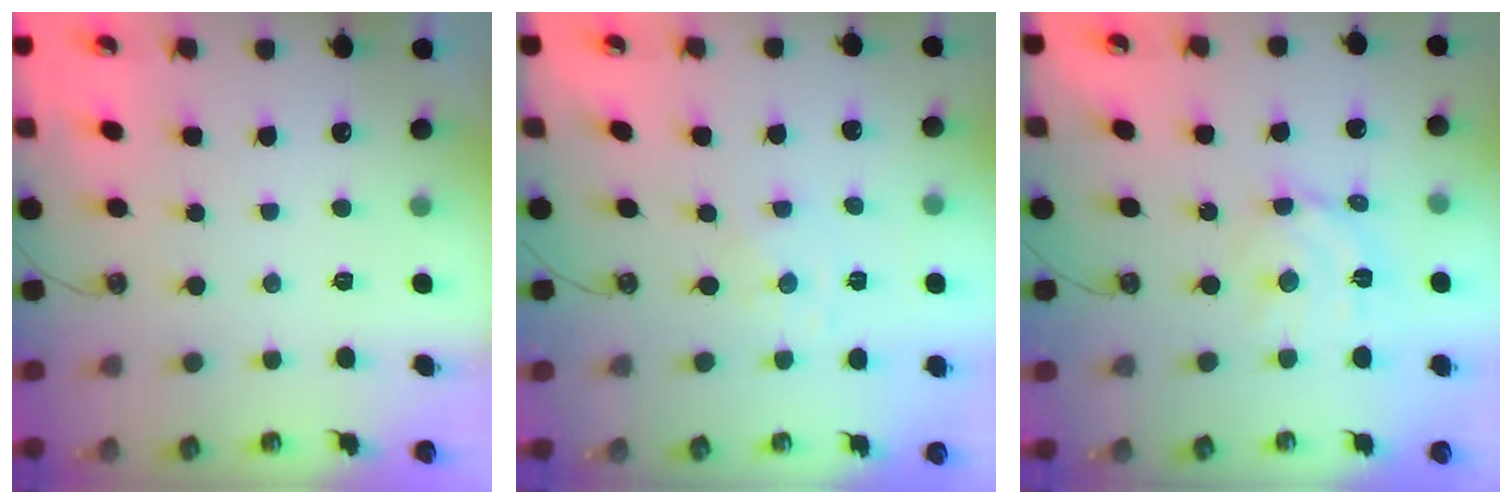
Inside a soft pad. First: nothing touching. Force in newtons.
{"total": 0.7, "press": 0.7, "slide": 0.2}
{"total": 10.5, "press": 10.5, "slide": 0.7}